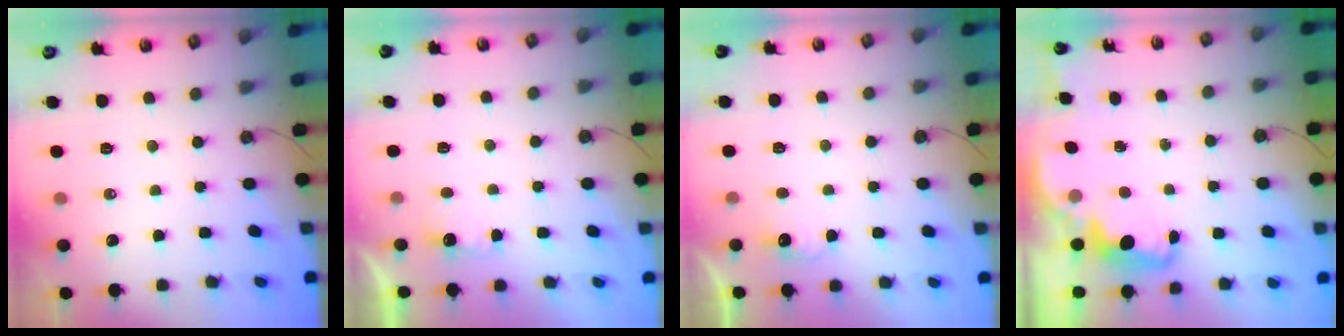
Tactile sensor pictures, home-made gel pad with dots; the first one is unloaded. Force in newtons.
{"total": 2.3, "press": 2.2, "slide": 0.9}
{"total": 5.1, "press": 5.0, "slide": 0.9}
{"total": 2.5, "press": 2.4, "slide": 0.7}